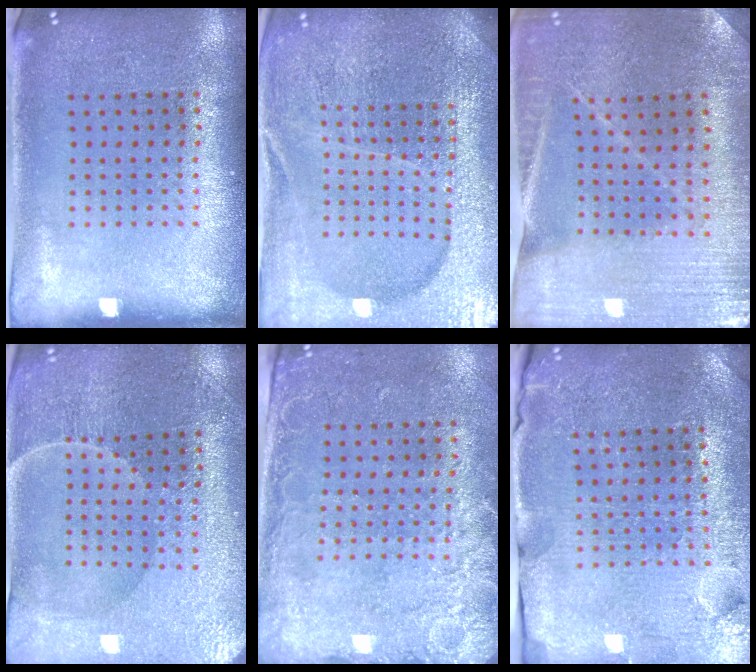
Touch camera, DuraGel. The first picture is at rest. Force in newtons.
{"total": 5.4, "press": 4.9, "slide": 2.3}
{"total": 1.4, "press": 1.4, "slide": 0.2}
{"total": 1.9, "press": 1.9, "slide": 0.2}
{"total": 2.6, "press": 2.1, "slide": 1.4}
{"total": 3.8, "press": 3.7, "slide": 0.7}